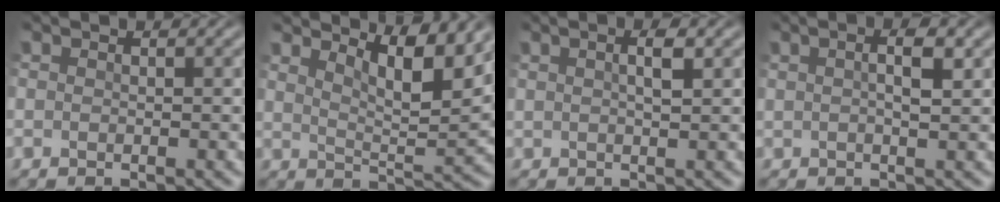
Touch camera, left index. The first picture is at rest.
{"total": 6.0, "force": [4.1, 1.4, 4.1], "torque": [-0.066, -0.004, 0.063]}
{"total": 1.8, "force": [0.6, 0.4, 1.6], "torque": [-0.029, 0.002, 0.011]}
{"total": 2.6, "force": [0.7, 0.7, 2.4], "torque": [-0.037, 0.003, 0.009]}